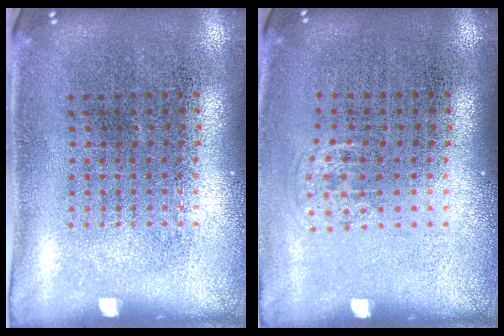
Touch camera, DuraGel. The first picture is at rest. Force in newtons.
{"total": 0.6, "press": 0.5, "slide": 0.3}